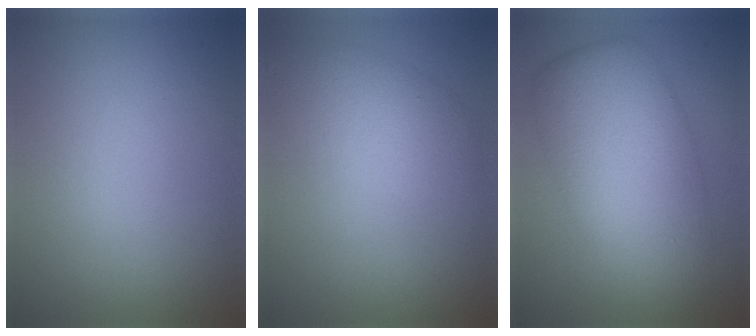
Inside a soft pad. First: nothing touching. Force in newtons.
{"total": 3.9, "press": 3.9, "slide": 0.2}
{"total": 9.6, "press": 9.6, "slide": 0.4}